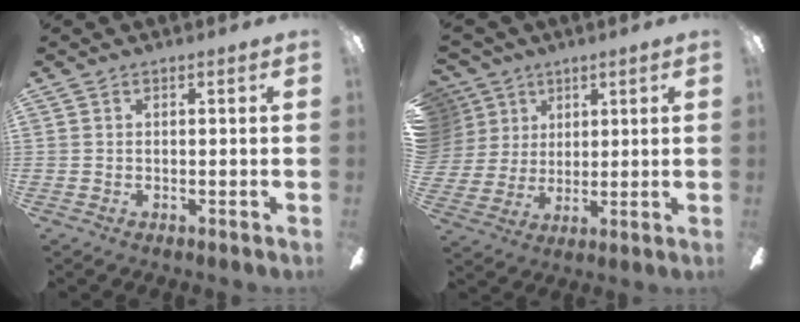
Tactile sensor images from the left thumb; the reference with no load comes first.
{"total": 8.9, "force": [4.3, 7.7, 0.8], "torque": [-0.040, -0.022, 0.090]}